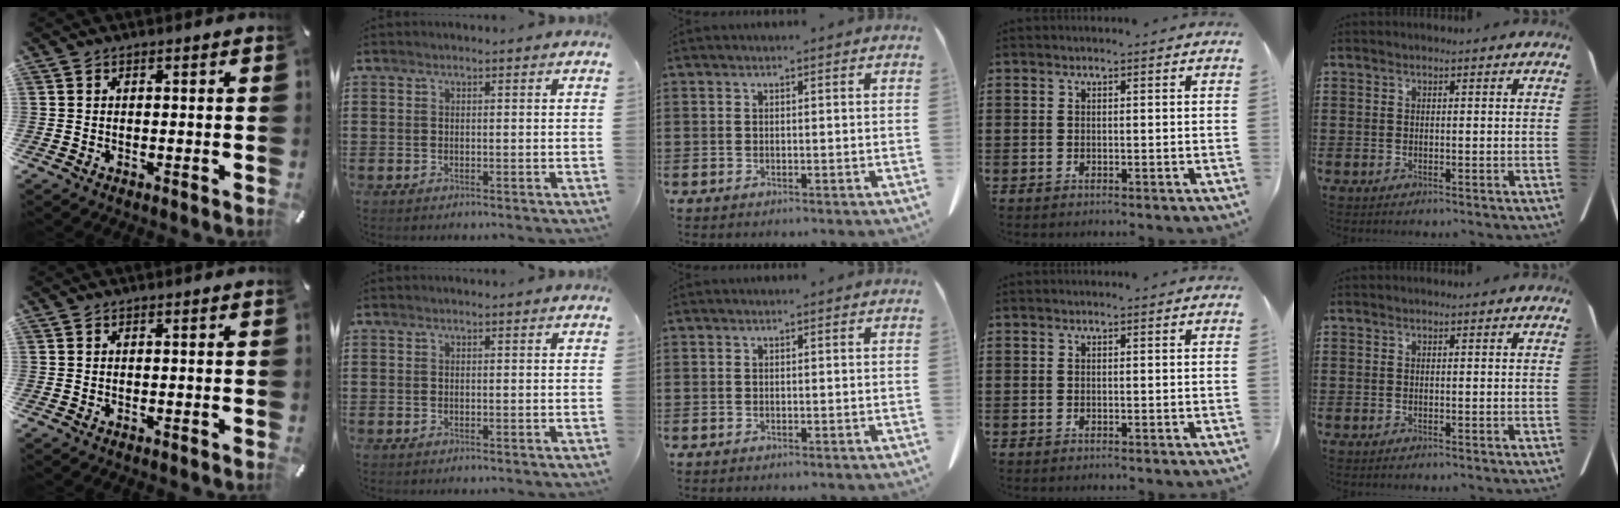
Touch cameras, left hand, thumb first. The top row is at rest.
{}